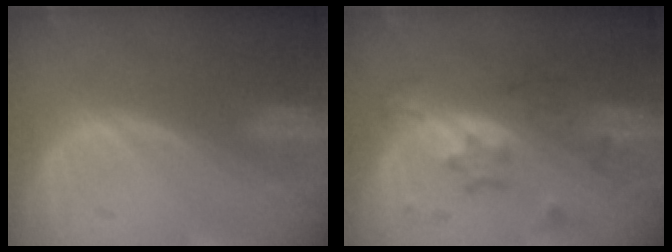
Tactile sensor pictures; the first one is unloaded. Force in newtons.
{"total": 6.0, "press": 6.0, "slide": 0.4}